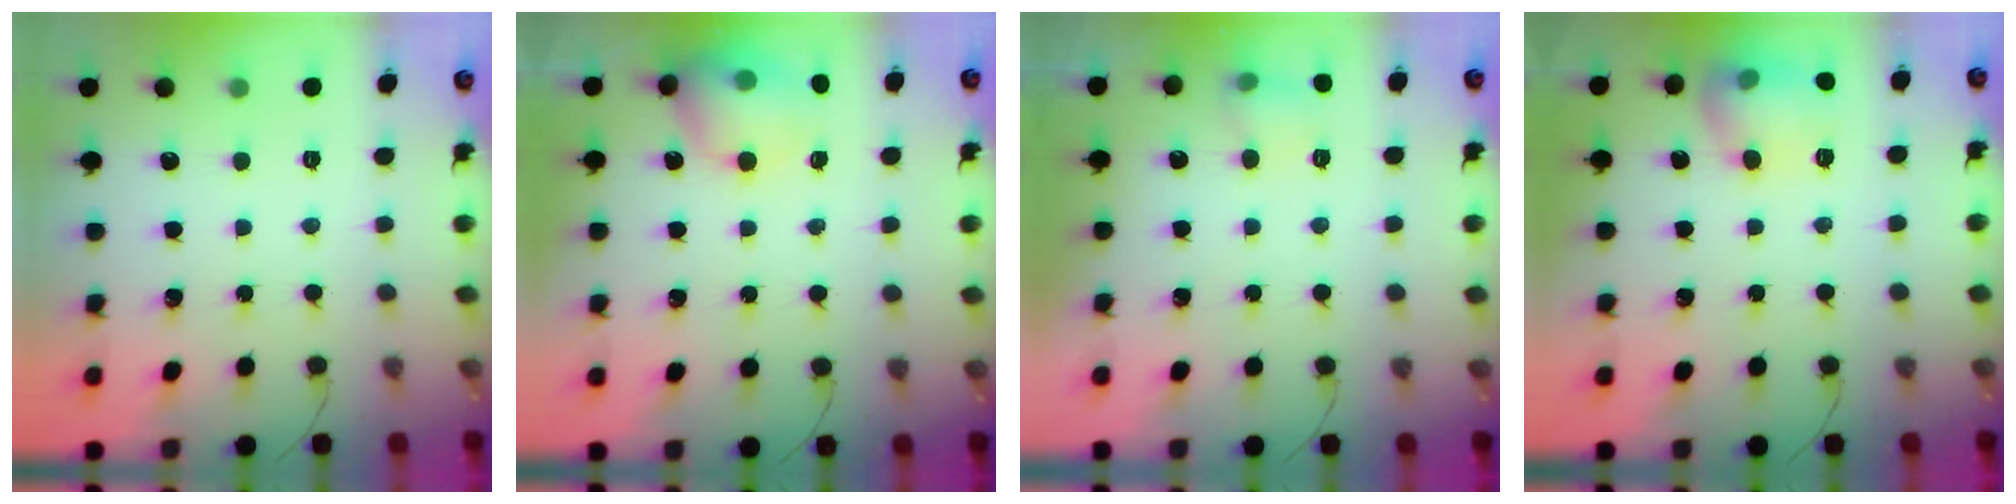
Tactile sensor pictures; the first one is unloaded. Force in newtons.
{"total": 13.7, "press": 13.5, "slide": 2.2}
{"total": 6.1, "press": 5.9, "slide": 1.6}
{"total": 12.2, "press": 12.2, "slide": 0.8}